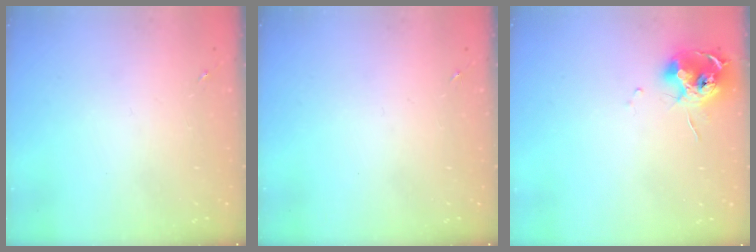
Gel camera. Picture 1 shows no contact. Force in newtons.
{"total": 0.0}
{"total": 11.5, "press": 11.4, "slide": 0.6}